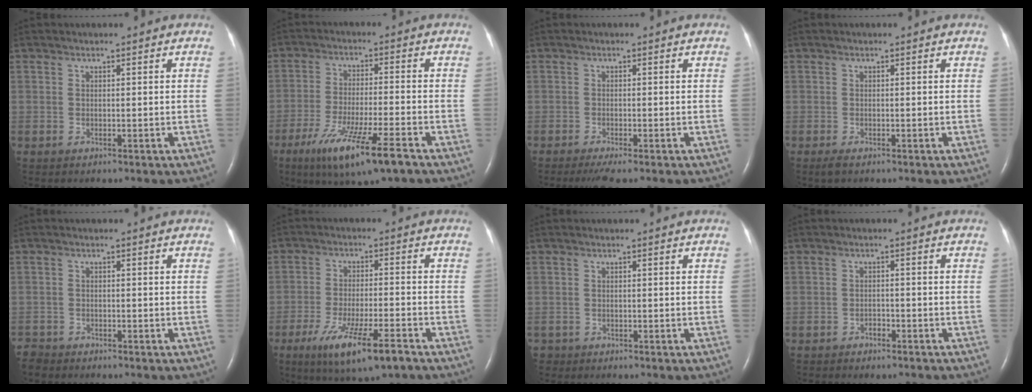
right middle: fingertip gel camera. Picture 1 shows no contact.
{"total": 11.9, "force": [-7.1, 0.8, 9.5], "torque": [-0.180, -0.032, -0.119]}
{"total": 3.0, "force": [-2.1, 0.2, 2.0], "torque": [-0.036, -0.009, -0.035]}
{"total": 0.8, "force": [-0.6, 0.1, 0.6], "torque": [-0.019, -0.005, -0.008]}
{"total": 2.3, "force": [-2.2, 0.5, -0.3], "torque": [-0.001, -0.009, -0.043]}
{"total": 10.9, "force": [-6.5, 1.5, 8.6], "torque": [-0.160, -0.024, -0.104]}
{"total": 0.9, "force": [-0.7, 0.5, -0.2], "torque": [-0.005, 0.001, -0.013]}
{"total": 2.4, "force": [-2.0, 0.9, 1.0], "torque": [-0.016, 0.001, -0.023]}